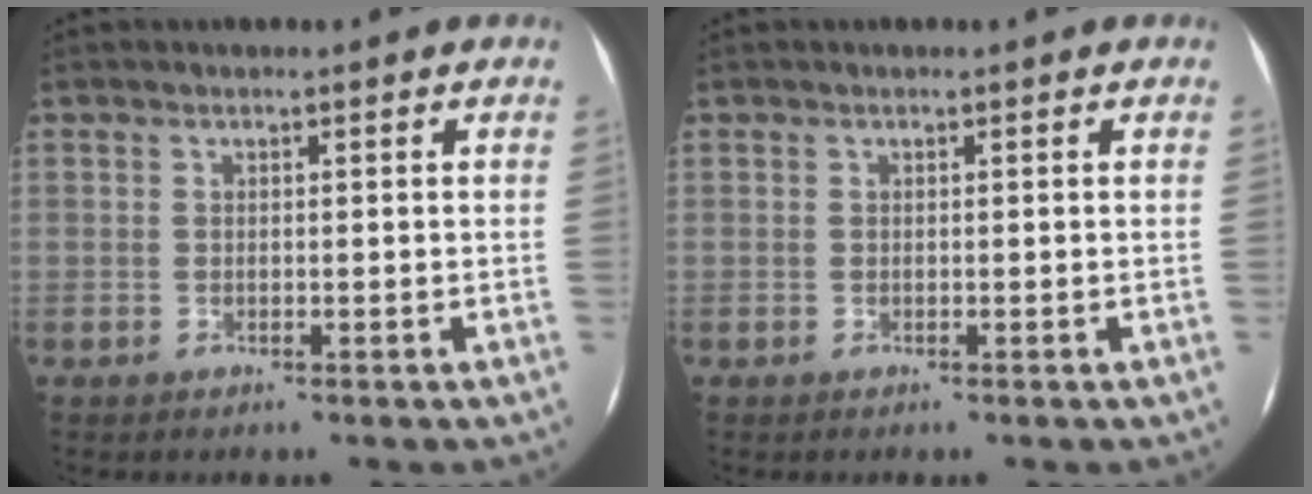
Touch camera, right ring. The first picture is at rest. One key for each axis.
{"total": 0.0}